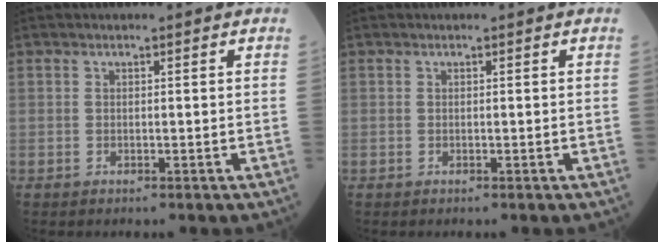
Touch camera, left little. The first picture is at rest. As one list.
[{"total": 0.0}]